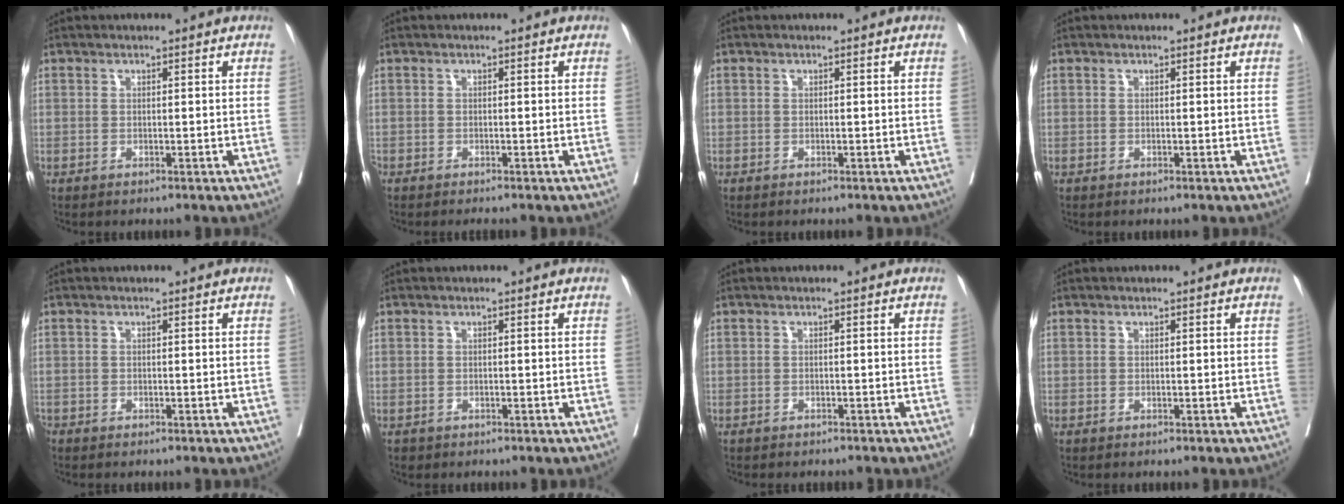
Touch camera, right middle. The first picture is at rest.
{"total": 1.5, "force": [-1.4, 0.0, 0.5], "torque": [-0.008, -0.002, -0.022]}
{"total": 0.0}
{"total": 0.0}
{"total": 0.6, "force": [-0.5, 0.2, 0.1], "torque": [-0.004, 0.000, -0.014]}
{"total": 0.6, "force": [-0.4, 0.4, 0.0], "torque": [-0.009, 0.002, -0.005]}
{"total": 3.0, "force": [-2.7, 0.8, 0.9], "torque": [-0.014, -0.004, -0.033]}
{"total": 0.0}